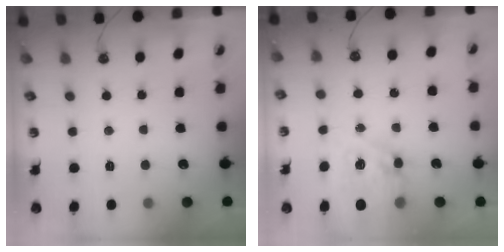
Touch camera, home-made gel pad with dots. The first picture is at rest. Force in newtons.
{"total": 15.1, "press": 15.0, "slide": 1.4}